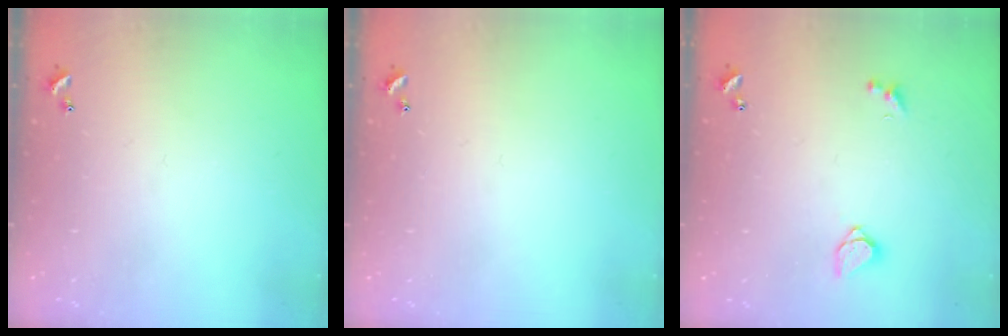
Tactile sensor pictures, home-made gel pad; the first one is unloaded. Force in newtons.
{"total": 0.0}
{"total": 1.5, "press": 1.5, "slide": 0.3}